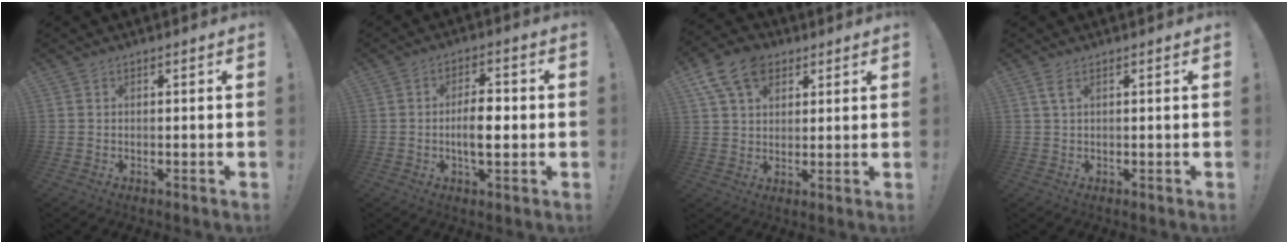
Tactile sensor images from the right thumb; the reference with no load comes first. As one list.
[{"total": 7.7, "force": [-1.2, 3.4, 6.8], "torque": [-0.103, 0.004, -0.028]}, {"total": 12.6, "force": [6.2, 8.7, 6.8], "torque": [-0.109, -0.018, 0.120]}, {"total": 2.3, "force": [1.0, 0.6, 2.0], "torque": [-0.035, -0.001, 0.016]}]